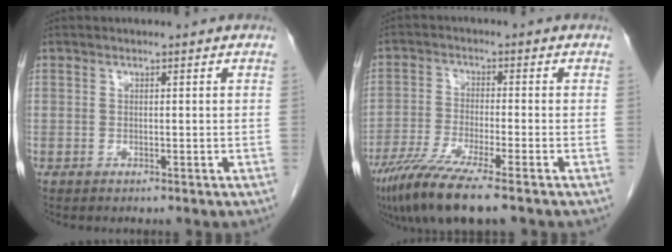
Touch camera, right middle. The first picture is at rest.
{"total": 10.0, "force": [-7.1, 0.1, 7.0], "torque": [-0.128, -0.029, -0.125]}